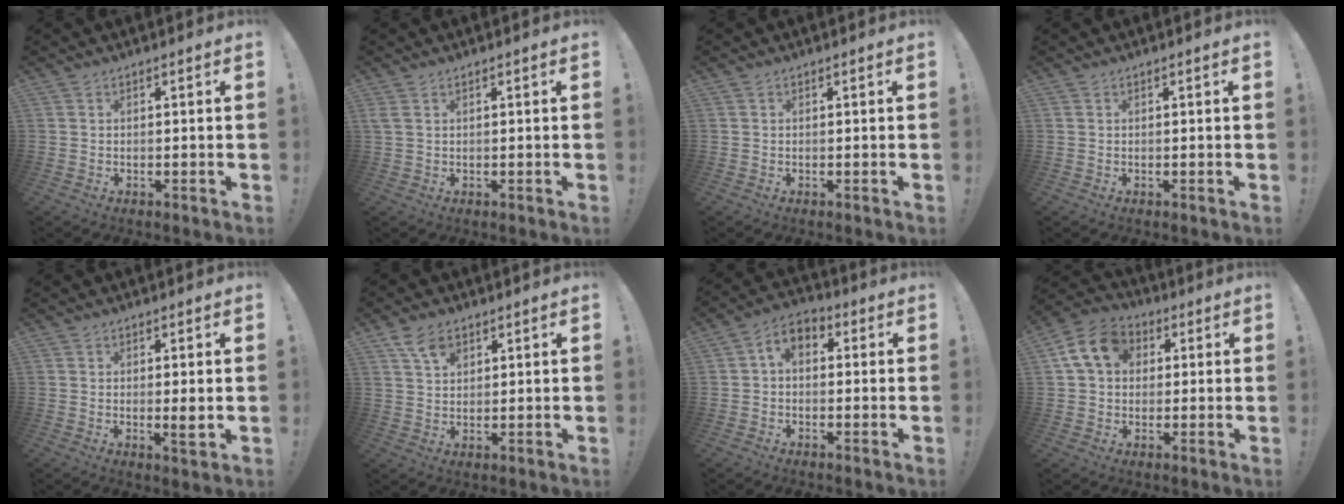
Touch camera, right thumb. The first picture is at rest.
{"total": 2.1, "force": [1.1, 0.9, 1.5], "torque": [-0.035, 0.004, 0.022]}
{"total": 0.0}
{"total": 0.0}
{"total": 3.4, "force": [0.4, 0.3, 3.4], "torque": [-0.031, -0.016, 0.002]}
{"total": 5.9, "force": [3.5, 3.8, 3.0], "torque": [-0.042, -0.011, 0.065]}
{"total": 5.3, "force": [0.3, 3.8, 3.8], "torque": [-0.071, 0.003, 0.007]}
{"total": 12.4, "force": [3.7, 9.6, 6.9], "torque": [-0.114, 0.004, 0.074]}